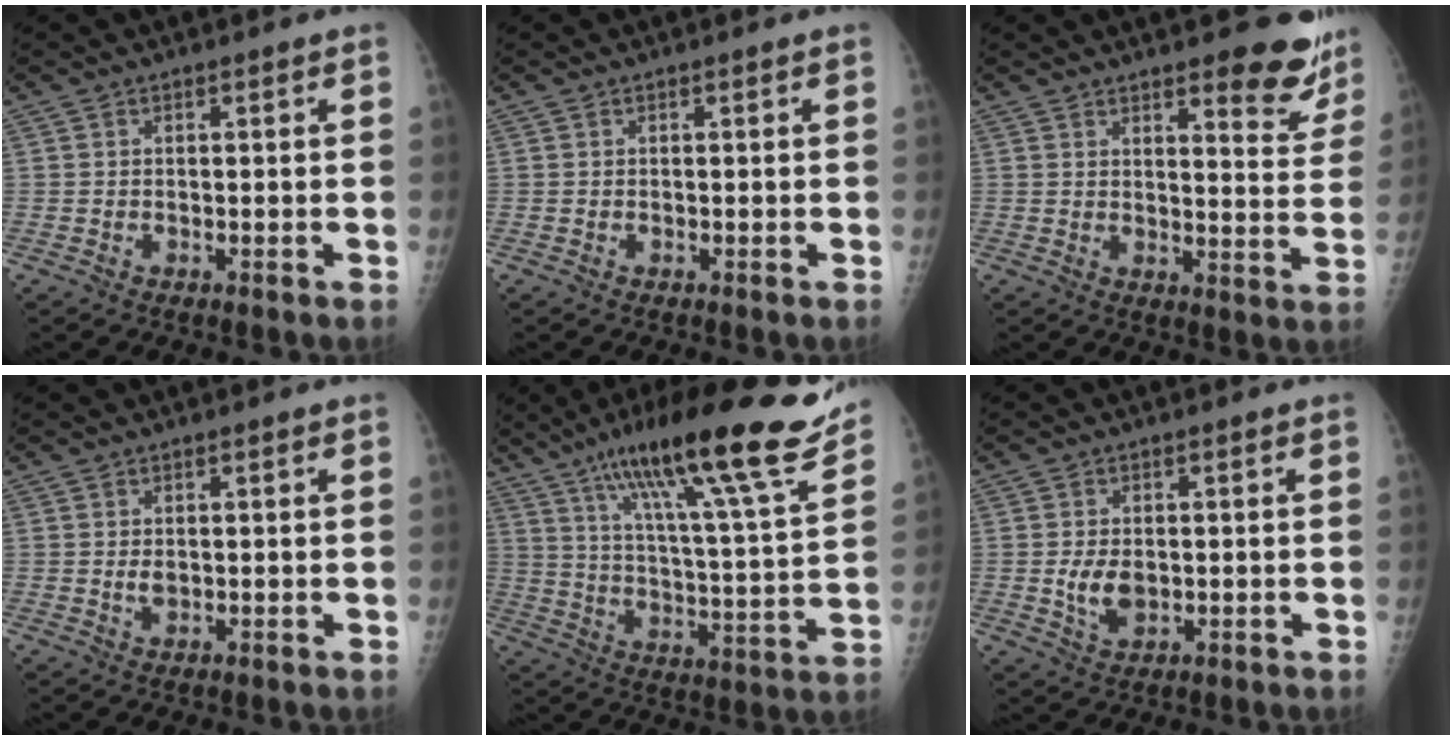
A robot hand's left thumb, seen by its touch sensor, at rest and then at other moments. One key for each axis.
{"total": 0.0}
{"total": 10.8, "fx": 7.8, "fy": 3.2, "fz": 6.8, "tx": -0.047, "ty": -0.051, "tz": 0.096}
{"total": 1.8, "fx": 0.4, "fy": 1.0, "fz": 1.4, "tx": -0.020, "ty": -0.004, "tz": 0.010}
{"total": 25.8, "fx": 18.0, "fy": 3.2, "fz": 18.3, "tx": -0.276, "ty": -0.055, "tz": 0.284}
{"total": 4.7, "fx": -0.3, "fy": 3.1, "fz": 3.6, "tx": -0.062, "ty": -0.006, "tz": 0.002}